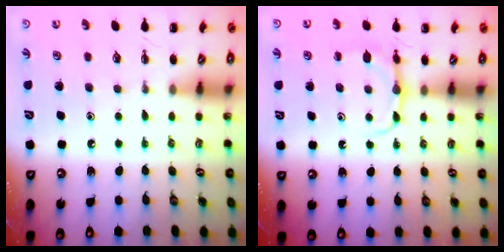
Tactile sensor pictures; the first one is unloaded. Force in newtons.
{"total": 5.0, "press": 4.8, "slide": 1.4}